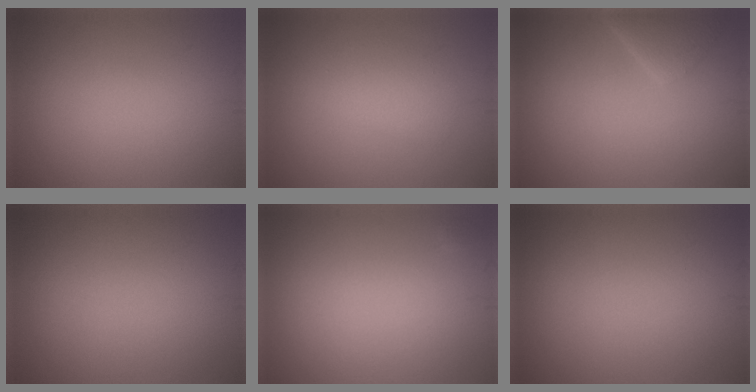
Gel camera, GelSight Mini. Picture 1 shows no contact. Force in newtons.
{"total": 2.3, "press": 2.3, "slide": 0.2}
{"total": 2.9, "press": 2.9, "slide": 0.3}
{"total": 0.0}
{"total": 0.0}
{"total": 0.0}